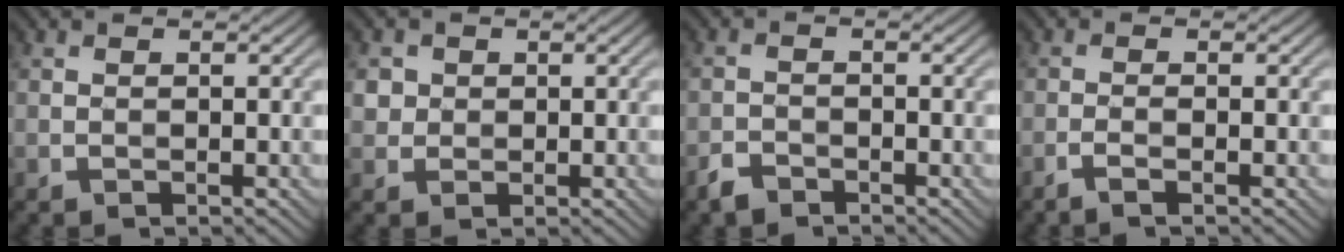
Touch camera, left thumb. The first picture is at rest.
{"total": 1.8, "force": [0.6, 1.7, 0.3], "torque": [-0.012, 0.001, 0.014]}
{"total": 1.9, "force": [-1.6, 0.7, 0.6], "torque": [-0.015, 0.003, -0.036]}
{"total": 1.5, "force": [-0.8, -0.3, 1.2], "torque": [-0.026, 0.009, -0.019]}